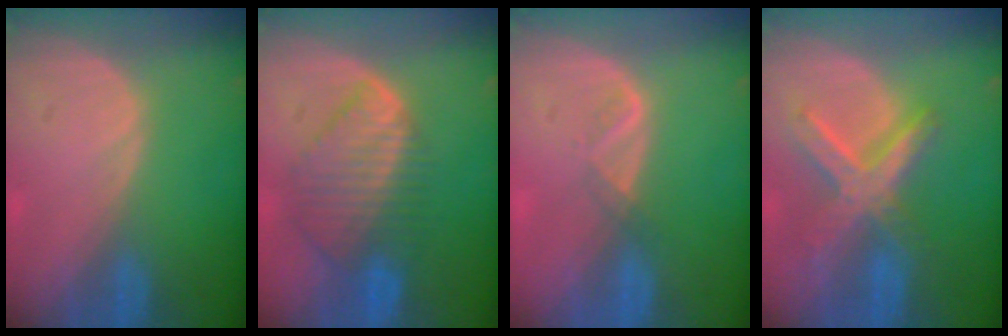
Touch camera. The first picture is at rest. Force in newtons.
{"total": 8.4, "press": 7.6, "slide": 3.6}
{"total": 1.6, "press": 1.5, "slide": 0.7}
{"total": 8.1, "press": 7.0, "slide": 4.1}